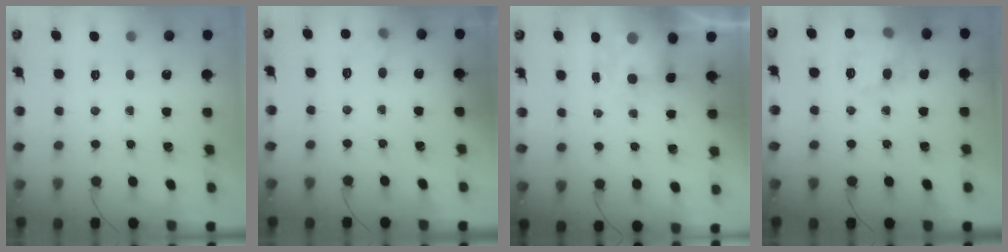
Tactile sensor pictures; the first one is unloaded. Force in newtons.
{"total": 5.7, "press": 5.4, "slide": 2.0}
{"total": 3.6, "press": 3.5, "slide": 0.9}
{"total": 15.0, "press": 15.0, "slide": 0.8}